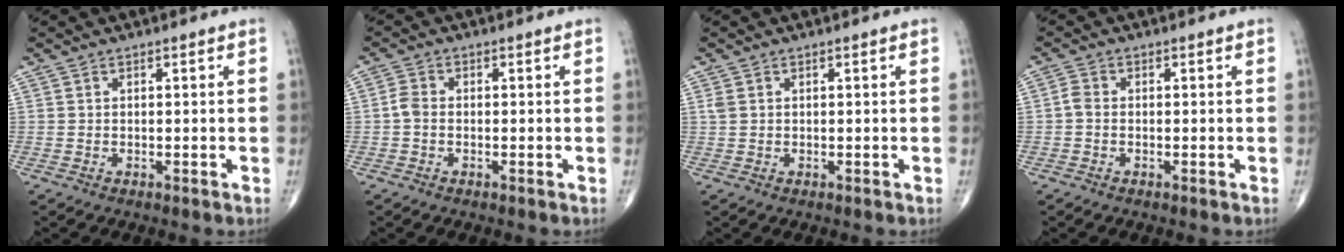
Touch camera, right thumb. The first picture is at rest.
{"total": 2.3, "force": [-0.5, 1.6, 1.6], "torque": [-0.030, 0.005, -0.016]}
{"total": 1.1, "force": [0.3, 0.8, 0.7], "torque": [-0.018, 0.006, 0.011]}
{"total": 1.7, "force": [-0.4, 1.2, 1.2], "torque": [-0.021, 0.003, -0.013]}